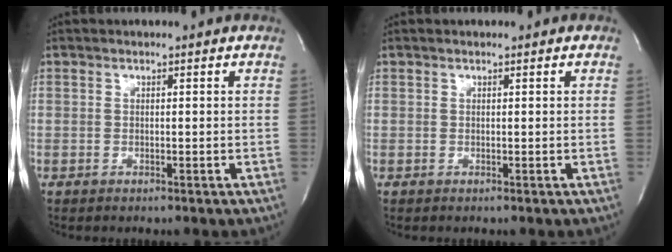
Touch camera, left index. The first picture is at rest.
{"total": 0.0}